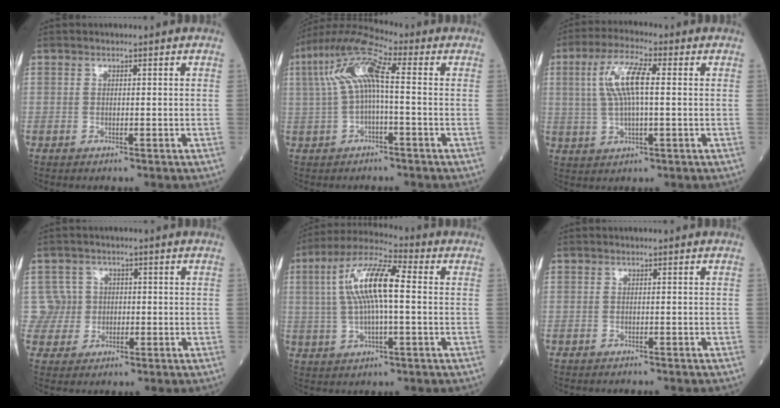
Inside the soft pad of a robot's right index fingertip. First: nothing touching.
{"total": 9.8, "force": [1.4, 1.8, 9.5], "torque": [-0.195, 0.040, 0.022]}
{"total": 8.4, "force": [1.6, 1.7, 8.0], "torque": [-0.170, 0.014, 0.034]}
{"total": 4.0, "force": [0.2, 4.0, -0.6], "torque": [0.025, 0.012, 0.003]}
{"total": 11.8, "force": [1.5, 2.4, 11.5], "torque": [-0.232, 0.024, 0.026]}
{"total": 2.4, "force": [-2.2, 0.1, 0.9], "torque": [-0.015, -0.001, -0.025]}